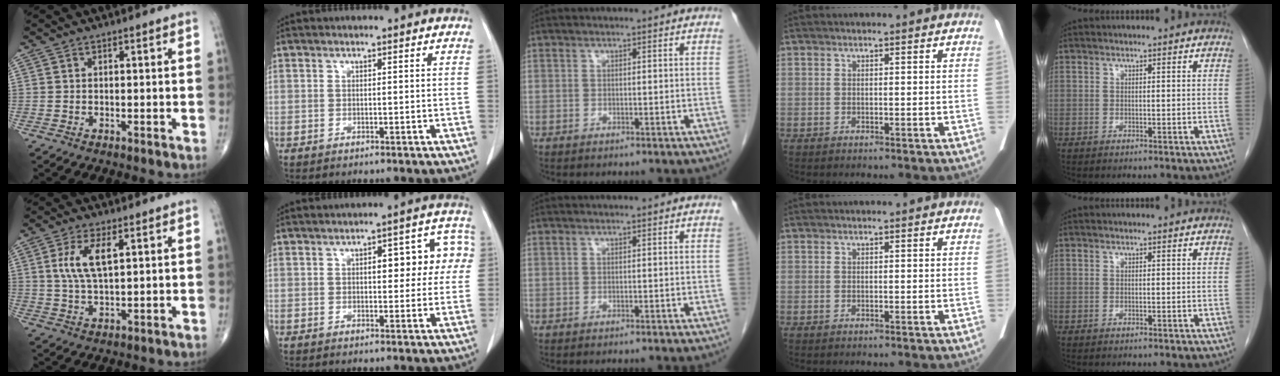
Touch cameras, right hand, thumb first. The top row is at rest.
{"thumb": {"total": 7.3, "force": [2.2, 2.9, 6.4], "torque": [-0.132, -0.005, 0.048]}, "index": {"total": 8.6, "force": [1.4, 3.6, 7.7], "torque": [-0.081, 0.037, 0.014]}, "middle": {"total": 3.5, "force": [-3.1, -0.2, 1.5], "torque": [-0.018, 0.000, -0.039]}}